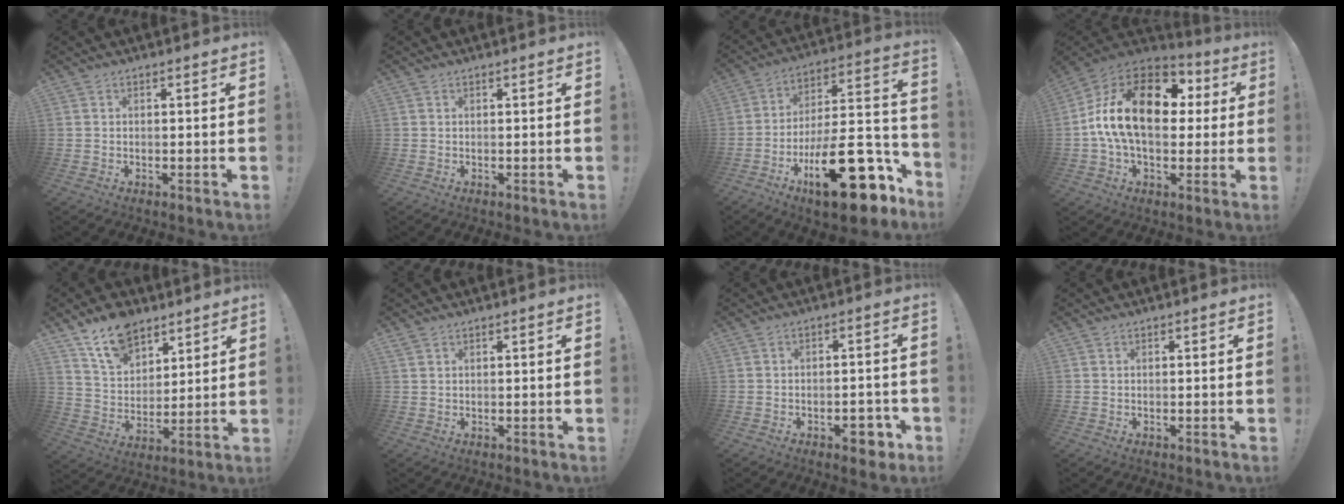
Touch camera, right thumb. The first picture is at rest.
{"total": 0.0}
{"total": 27.4, "force": [-12.1, 10.3, 22.3], "torque": [-0.333, 0.072, -0.182]}
{"total": 22.1, "force": [2.9, 13.2, 17.5], "torque": [-0.296, 0.010, 0.053]}
{"total": 13.7, "force": [10.0, 8.0, 4.9], "torque": [-0.087, -0.062, 0.189]}
{"total": 0.9, "force": [0.7, 0.4, 0.3], "torque": [-0.009, 0.001, 0.014]}
{"total": 5.3, "force": [-2.8, 2.7, 3.6], "torque": [-0.031, 0.014, -0.047]}
{"total": 0.0}